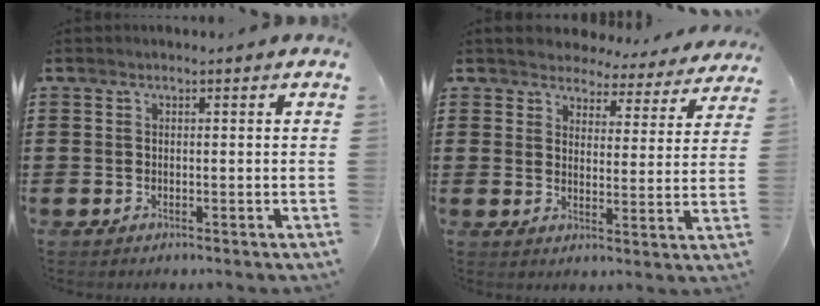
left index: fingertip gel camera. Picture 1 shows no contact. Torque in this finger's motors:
{"motor_torque": [2.14, 0.00, 0.45, 0.03]}